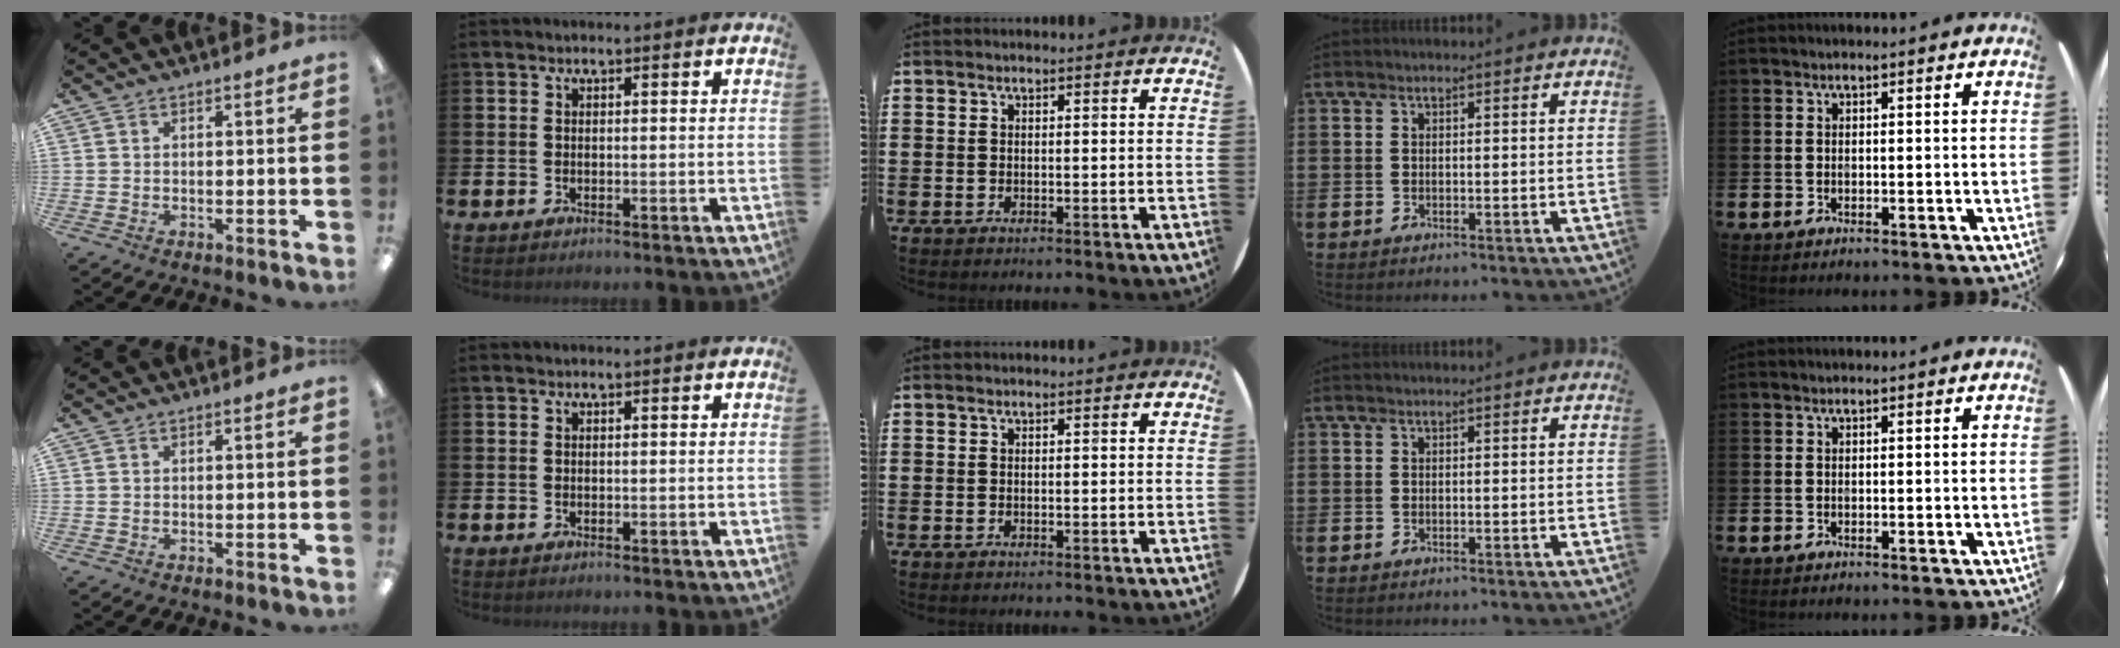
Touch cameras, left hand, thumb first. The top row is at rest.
{}